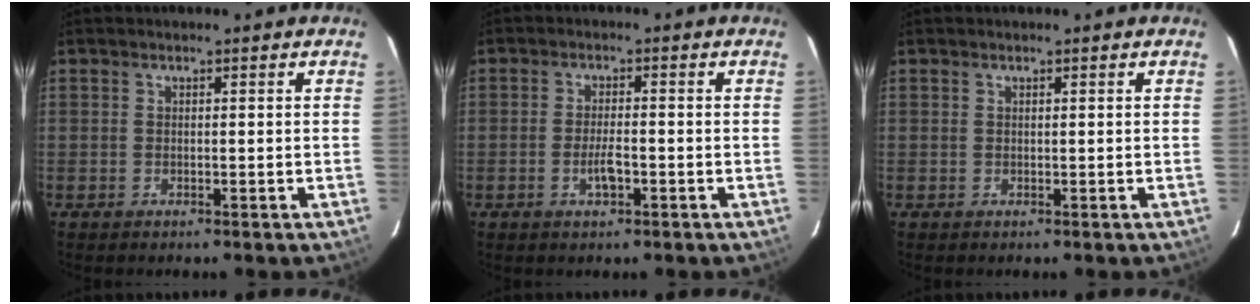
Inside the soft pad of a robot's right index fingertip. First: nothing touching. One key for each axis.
{"total": 2.9, "fx": -1.1, "fy": 0.8, "fz": 2.6, "tx": -0.053, "ty": 0.001, "tz": -0.018}
{"total": 0.0}